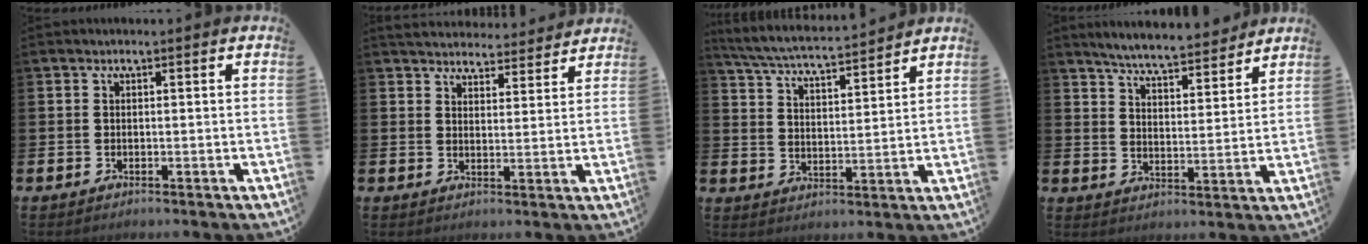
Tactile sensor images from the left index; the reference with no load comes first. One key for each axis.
{"total": 4.6, "fx": 4.5, "fy": 0.9, "fz": 0.0, "tx": -0.015, "ty": -0.029, "tz": 0.081}
{"total": 5.3, "fx": 5.2, "fy": 0.1, "fz": 1.3, "tx": -0.046, "ty": -0.041, "tz": 0.087}
{"total": 6.0, "fx": 5.9, "fy": 0.5, "fz": 1.2, "tx": -0.040, "ty": -0.042, "tz": 0.100}